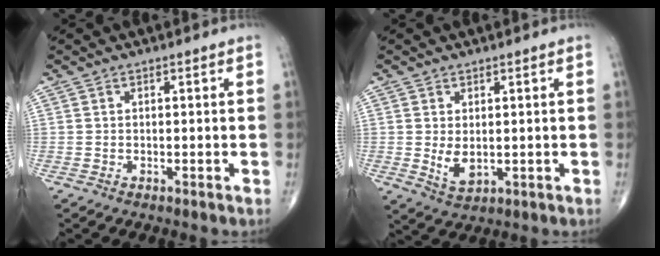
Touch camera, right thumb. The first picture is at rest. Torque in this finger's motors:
{"motor_torque": [-0.23, 0.24, 0.21, 0.36, 0.13]}